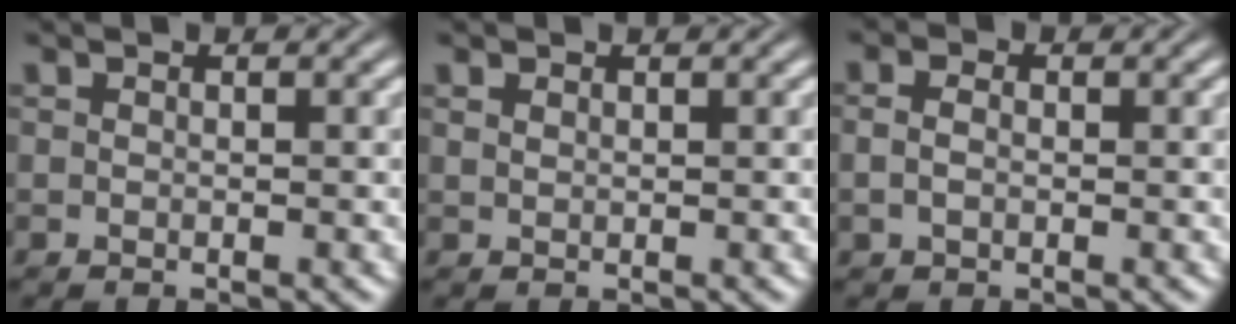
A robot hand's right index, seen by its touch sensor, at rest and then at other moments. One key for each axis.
{"total": 1.2, "fx": 0.8, "fy": -0.9, "fz": 0.0, "tx": 0.012, "ty": -0.001, "tz": 0.023}
{"total": 0.9, "fx": -0.1, "fy": 0.0, "fz": 0.9, "tx": -0.017, "ty": -0.004, "tz": 0.004}